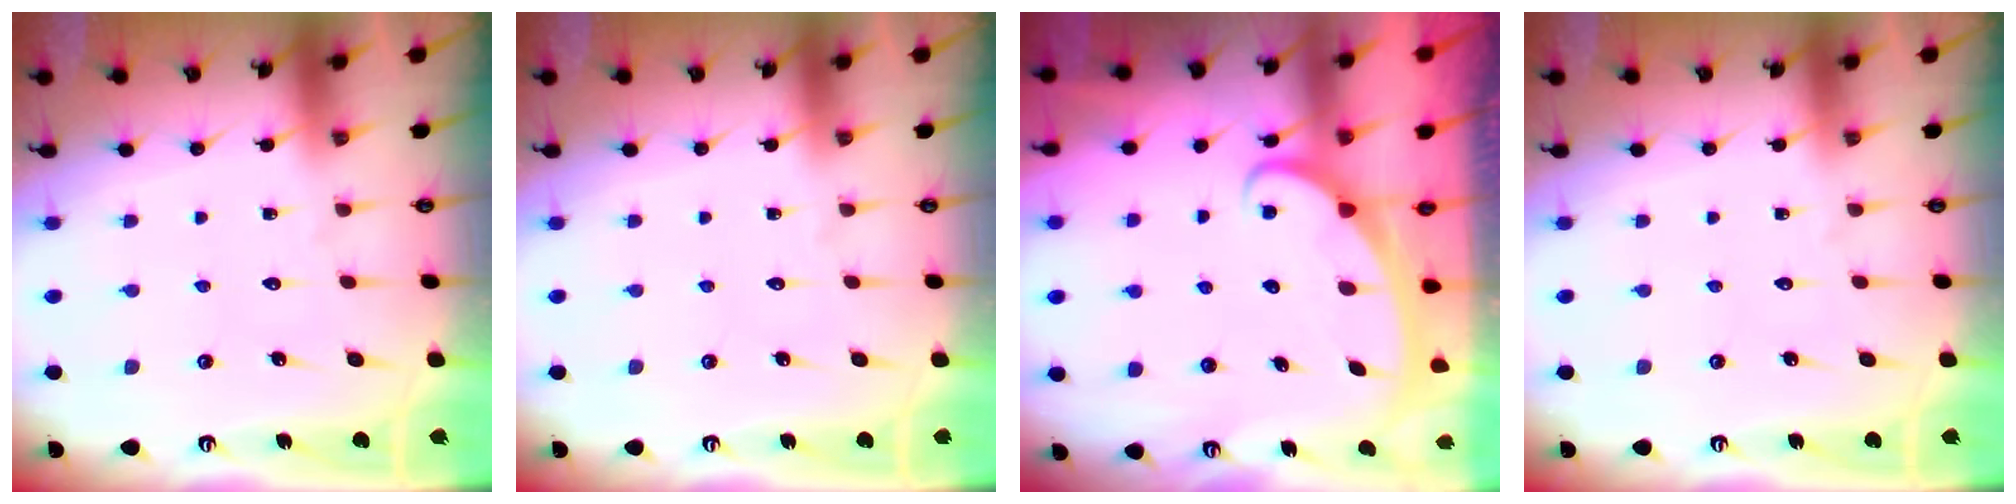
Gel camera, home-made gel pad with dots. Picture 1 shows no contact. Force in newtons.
{"total": 0.0}
{"total": 2.4, "press": 2.4, "slide": 0.3}
{"total": 0.0}